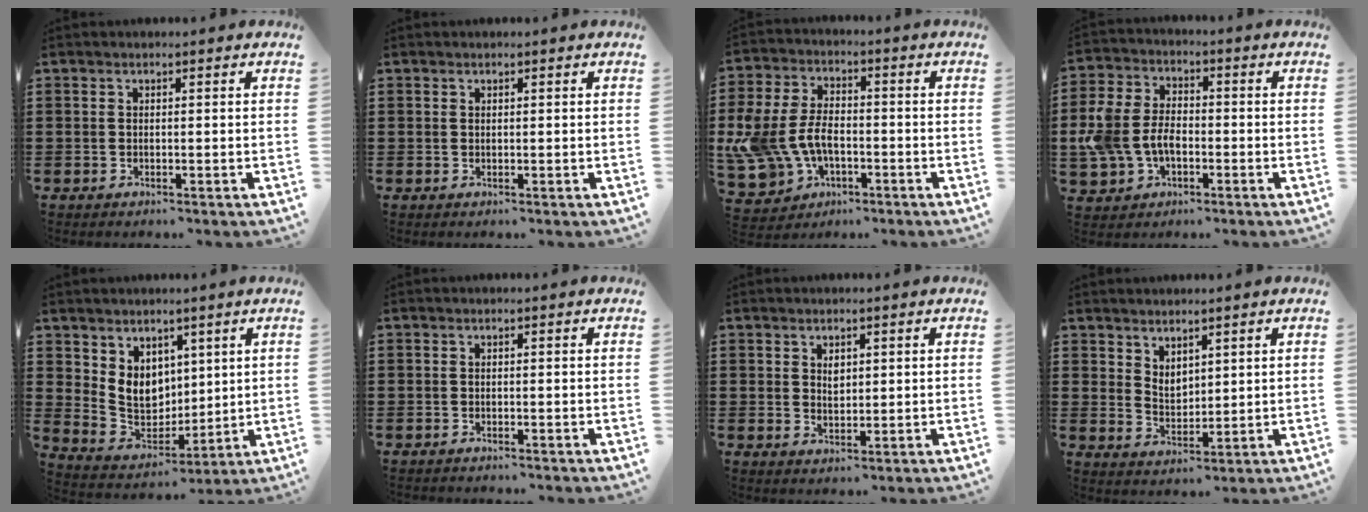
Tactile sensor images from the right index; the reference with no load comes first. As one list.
[{"total": 0.0}, {"total": 9.4, "force": [-2.3, 6.7, 6.2], "torque": [-0.180, 0.004, -0.049]}, {"total": 7.6, "force": [-1.7, 5.4, 5.0], "torque": [-0.143, 0.001, -0.043]}, {"total": 7.3, "force": [3.4, 6.0, 2.6], "torque": [-0.068, -0.010, 0.070]}, {"total": 0.6, "force": [-0.6, -0.1, 0.0], "torque": [-0.001, -0.002, -0.012]}, {"total": 1.7, "force": [0.8, 1.1, 1.1], "torque": [-0.014, 0.002, 0.013]}, {"total": 2.9, "force": [2.6, 1.3, 0.6], "torque": [-0.018, 0.000, 0.048]}]